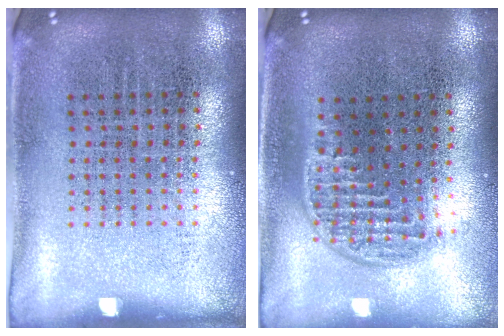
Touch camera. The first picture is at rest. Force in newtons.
{"total": 1.2, "press": 1.0, "slide": 0.7}